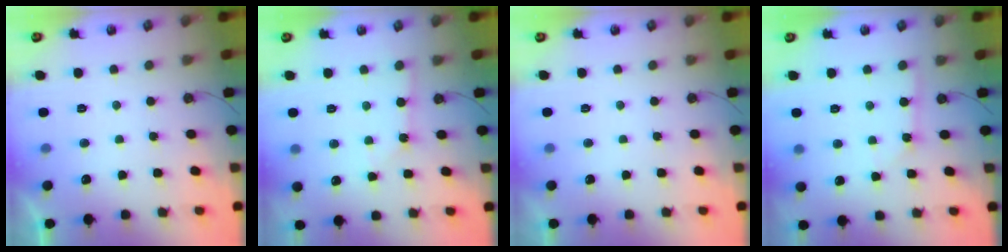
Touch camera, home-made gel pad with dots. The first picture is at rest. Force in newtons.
{"total": 2.0, "press": 2.0, "slide": 0.3}
{"total": 0.0}
{"total": 1.8, "press": 1.8, "slide": 0.2}